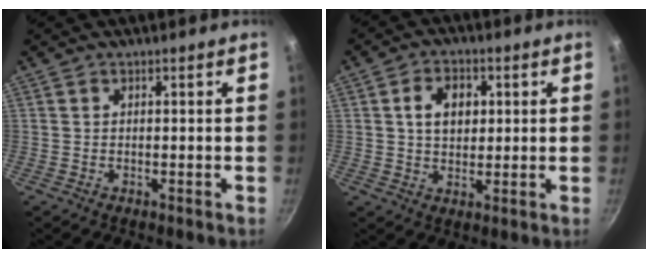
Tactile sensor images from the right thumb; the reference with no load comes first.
{"total": 7.1, "force": [1.6, 5.1, 4.7], "torque": [-0.057, 0.002, 0.024]}